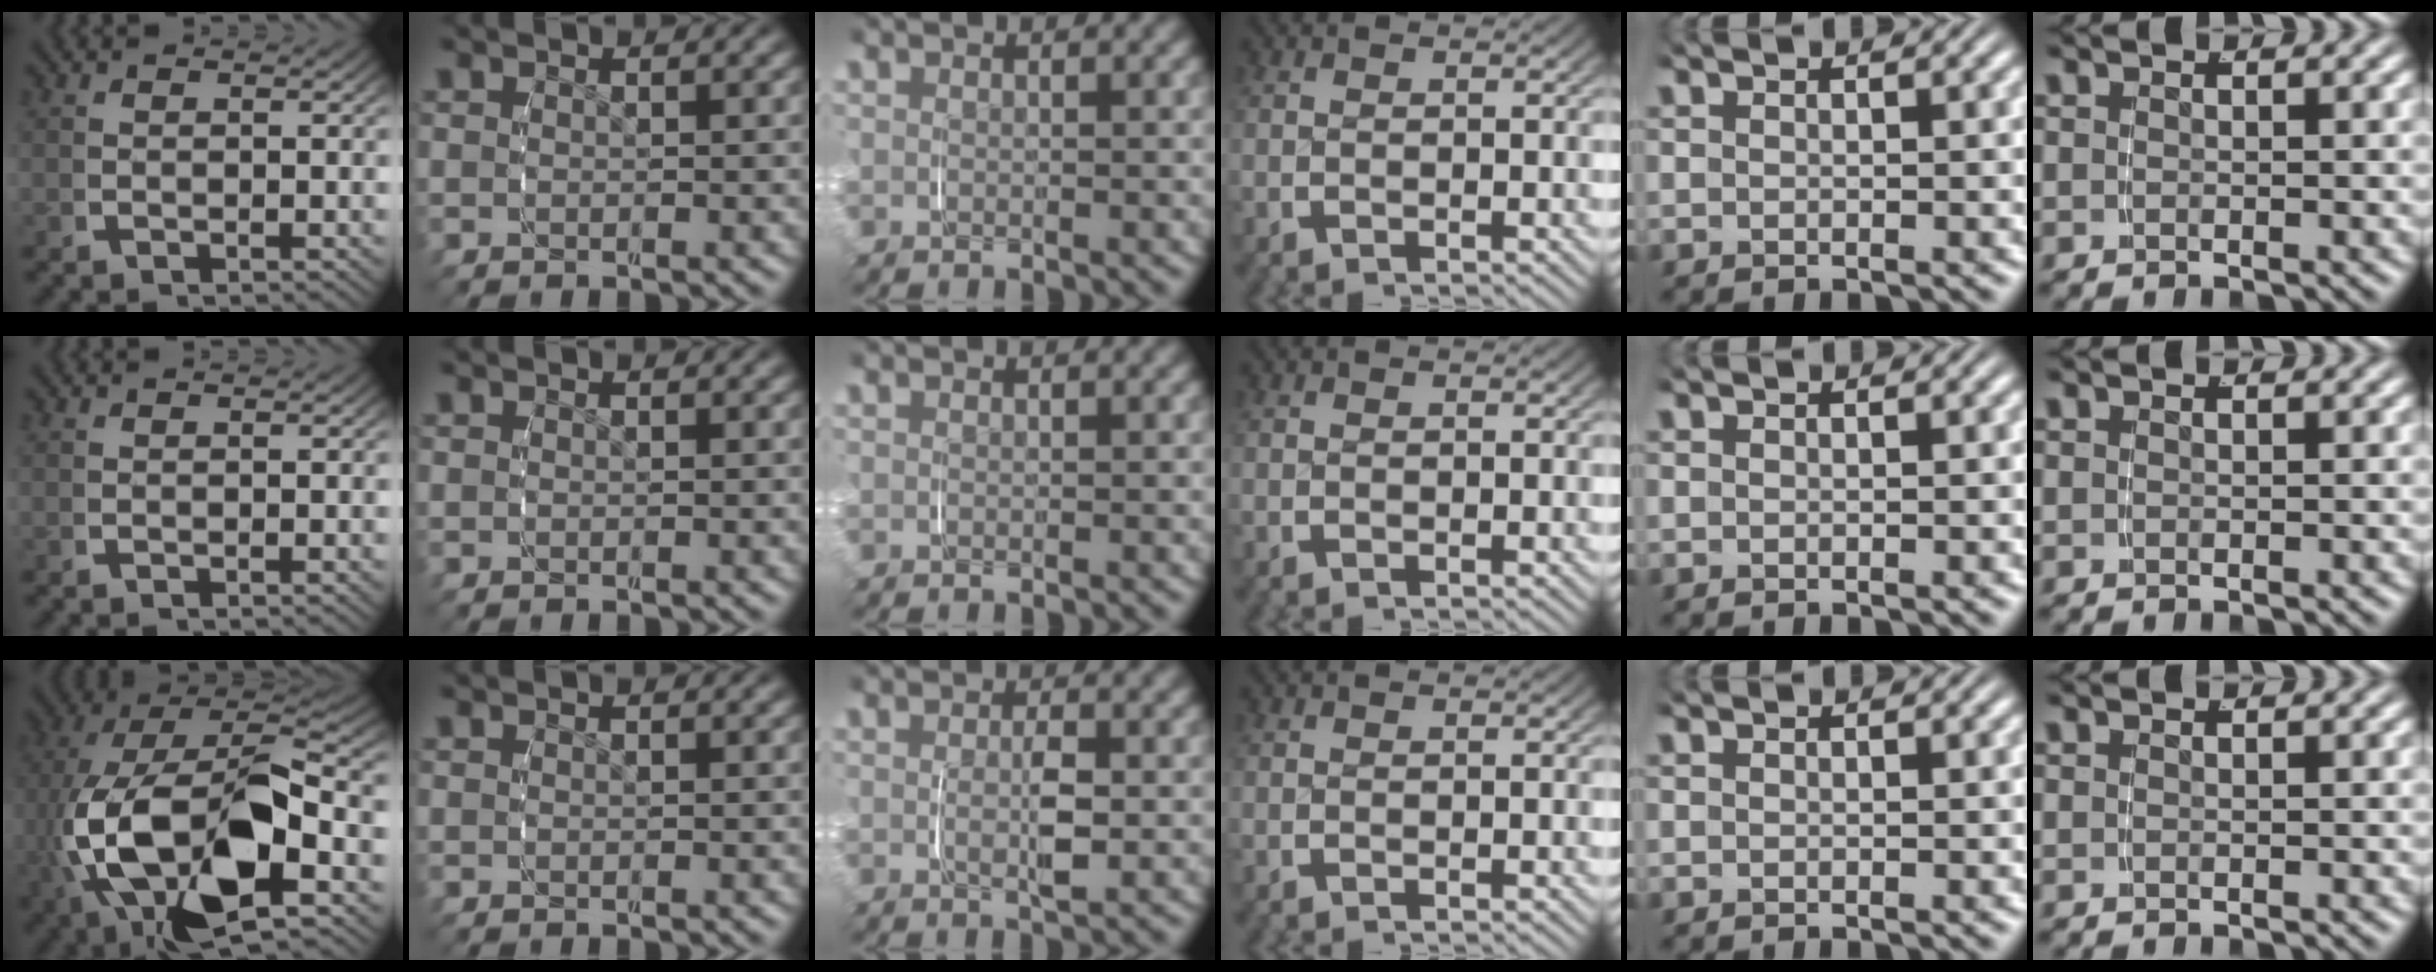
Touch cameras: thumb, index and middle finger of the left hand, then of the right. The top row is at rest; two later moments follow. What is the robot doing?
{"motion": "grasp_and_lifting", "object": "jar lid"}